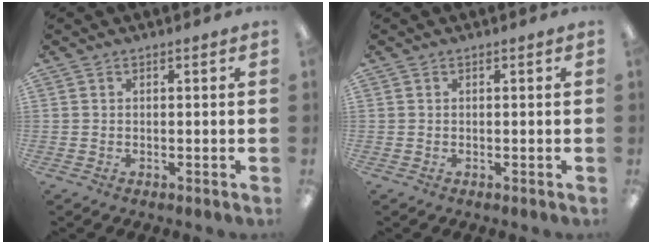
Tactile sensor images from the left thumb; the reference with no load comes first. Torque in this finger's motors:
{"motor_torque": [0.00, 0.00, 0.00, 0.00, 0.00]}